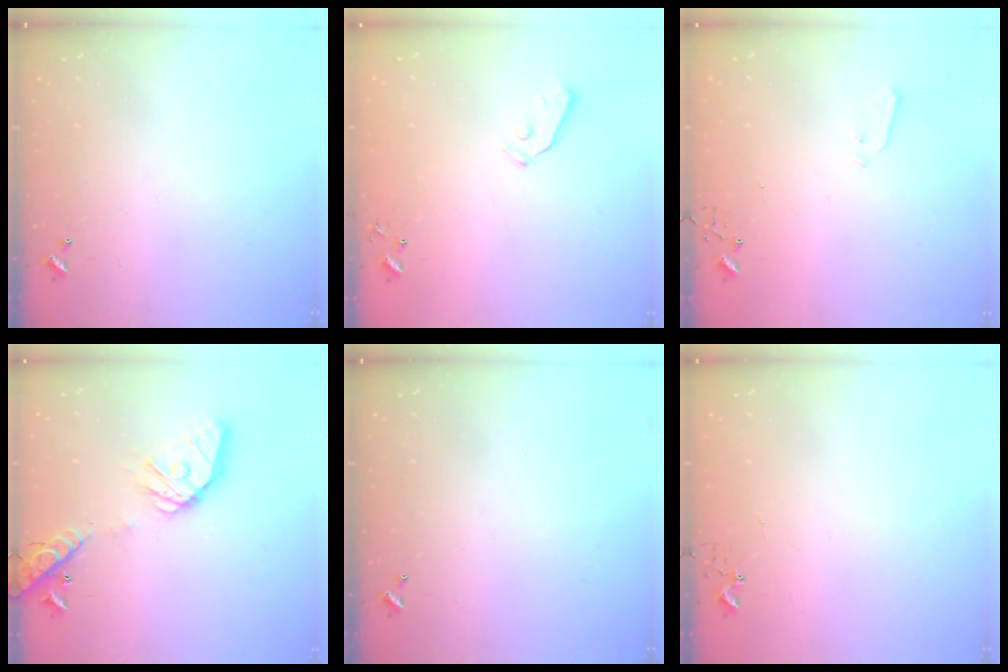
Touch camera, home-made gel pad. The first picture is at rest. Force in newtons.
{"total": 3.8, "press": 3.8, "slide": 0.4}
{"total": 1.9, "press": 1.9, "slide": 0.4}
{"total": 16.7, "press": 16.5, "slide": 2.5}
{"total": 0.0}
{"total": 2.7, "press": 2.7, "slide": 0.3}